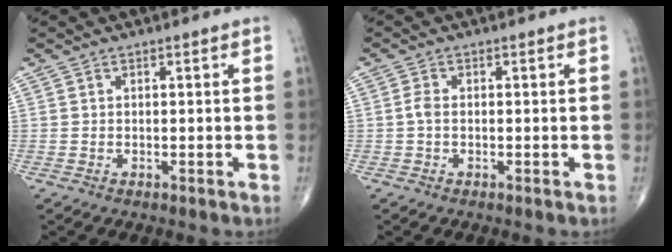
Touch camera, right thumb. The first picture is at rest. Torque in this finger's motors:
{"motor_torque": [-0.22, 0.46, 0.34, -0.07, 0.00]}